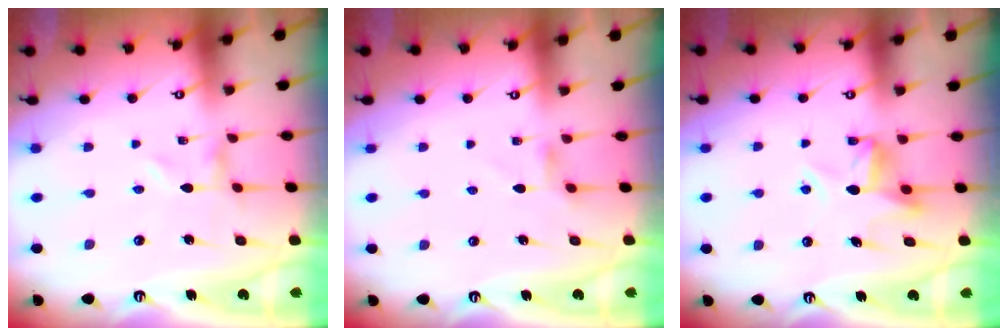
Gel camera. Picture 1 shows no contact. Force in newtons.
{"total": 3.0, "press": 2.9, "slide": 0.5}
{"total": 9.2, "press": 9.2, "slide": 0.1}